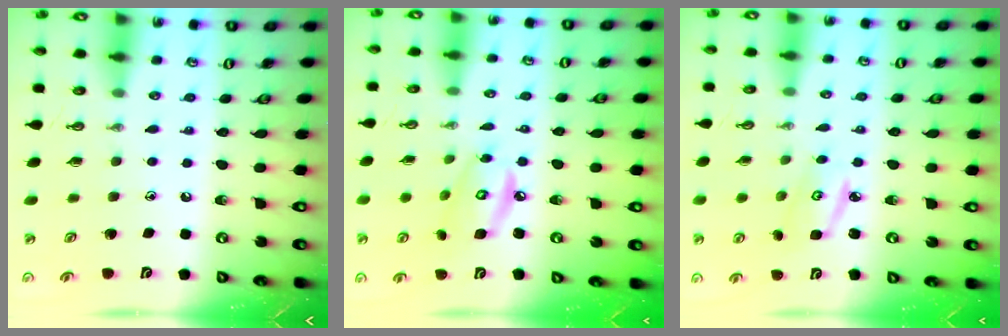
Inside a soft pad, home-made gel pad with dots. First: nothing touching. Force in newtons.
{"total": 9.4, "press": 9.4, "slide": 0.6}
{"total": 3.8, "press": 3.8, "slide": 0.2}